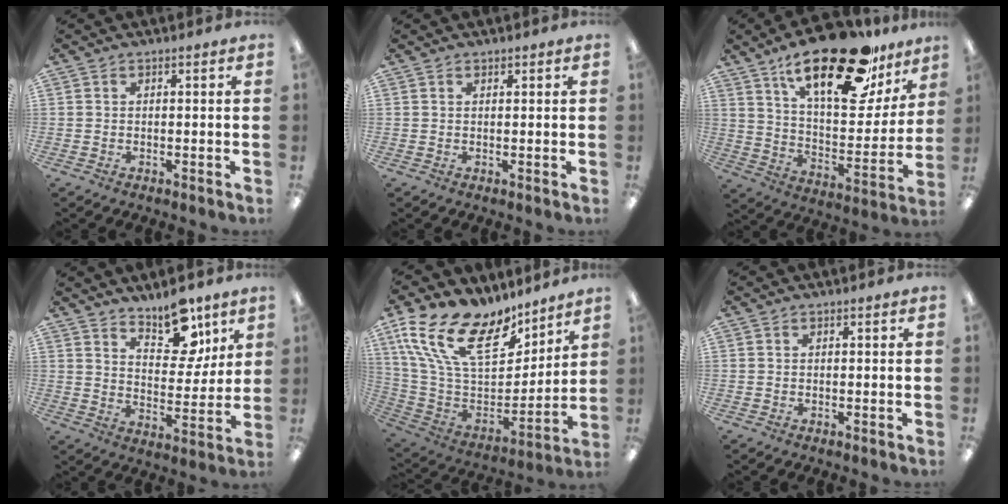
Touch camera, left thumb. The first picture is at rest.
{"total": 0.7, "force": [0.6, 0.3, 0.1], "torque": [-0.002, 0.001, 0.011]}
{"total": 27.3, "force": [18.7, 10.2, 17.1], "torque": [-0.259, -0.111, 0.307]}
{"total": 12.6, "force": [9.6, 5.9, 5.6], "torque": [-0.061, -0.065, 0.171]}
{"total": 21.9, "force": [13.0, 11.2, 13.5], "torque": [-0.266, -0.085, 0.235]}
{"total": 0.0}